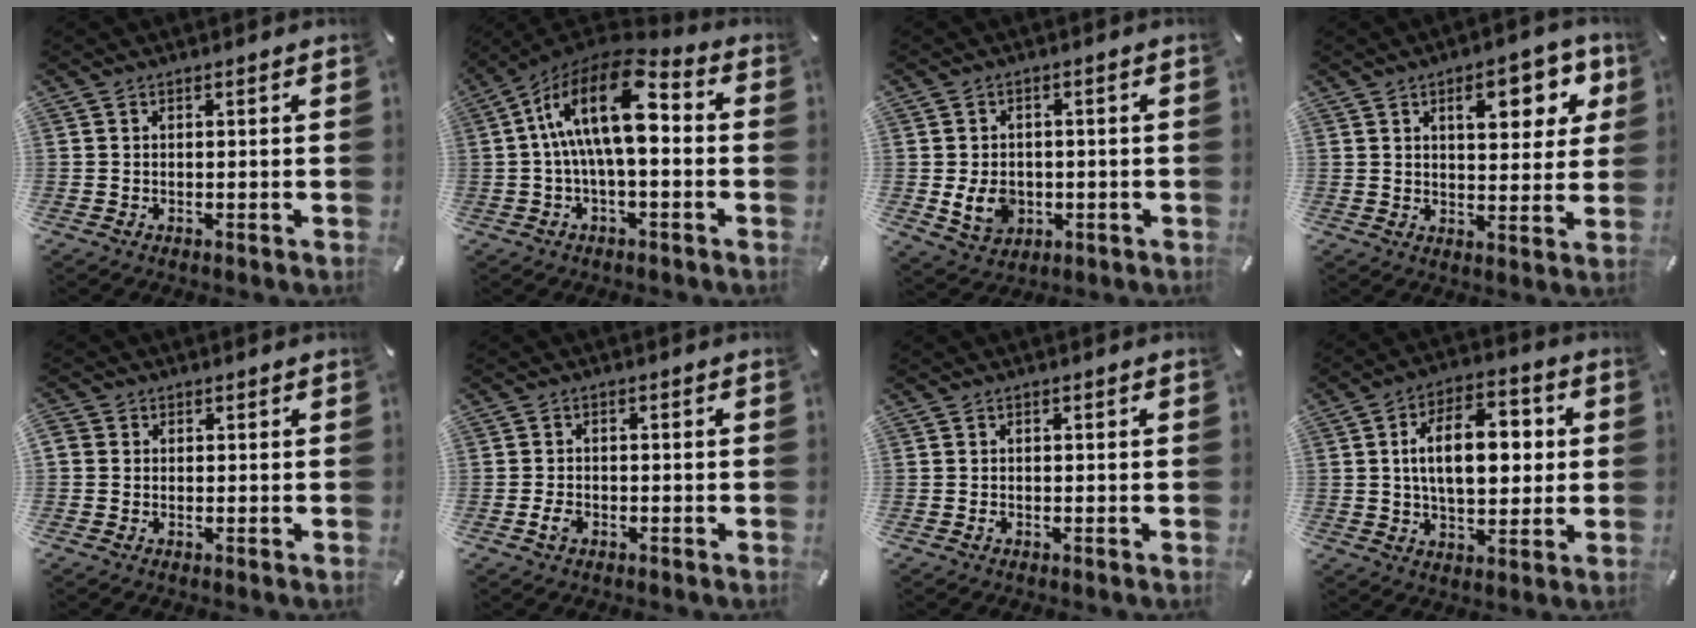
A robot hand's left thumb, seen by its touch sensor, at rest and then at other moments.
{"total": 17.6, "force": [2.4, 7.8, 15.6], "torque": [-0.293, -0.007, 0.040]}
{"total": 7.1, "force": [-1.0, 5.9, 3.8], "torque": [-0.079, 0.002, -0.019]}
{"total": 12.1, "force": [5.4, 5.9, 9.1], "torque": [-0.115, -0.013, 0.085]}
{"total": 1.5, "force": [-0.2, 1.5, 0.3], "torque": [-0.003, 0.006, -0.006]}
{"total": 2.4, "force": [-1.1, 1.5, 1.5], "torque": [-0.039, 0.002, -0.025]}
{"total": 0.6, "force": [-0.4, 0.3, 0.4], "torque": [-0.007, -0.001, -0.007]}
{"total": 15.0, "force": [1.7, 8.8, 12.1], "torque": [-0.199, 0.008, 0.025]}